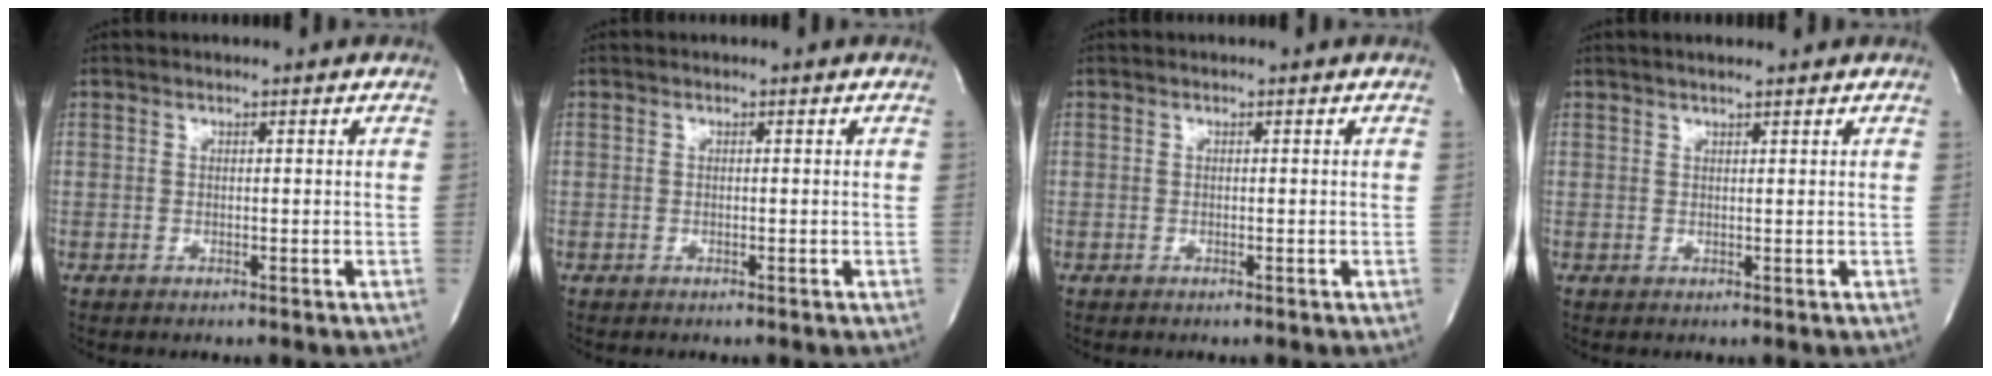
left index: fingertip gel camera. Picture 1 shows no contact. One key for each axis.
{"total": 0.0}
{"total": 0.0}
{"total": 2.2, "fx": 1.8, "fy": 0.1, "fz": 1.2, "tx": -0.020, "ty": 0.010, "tz": 0.027}